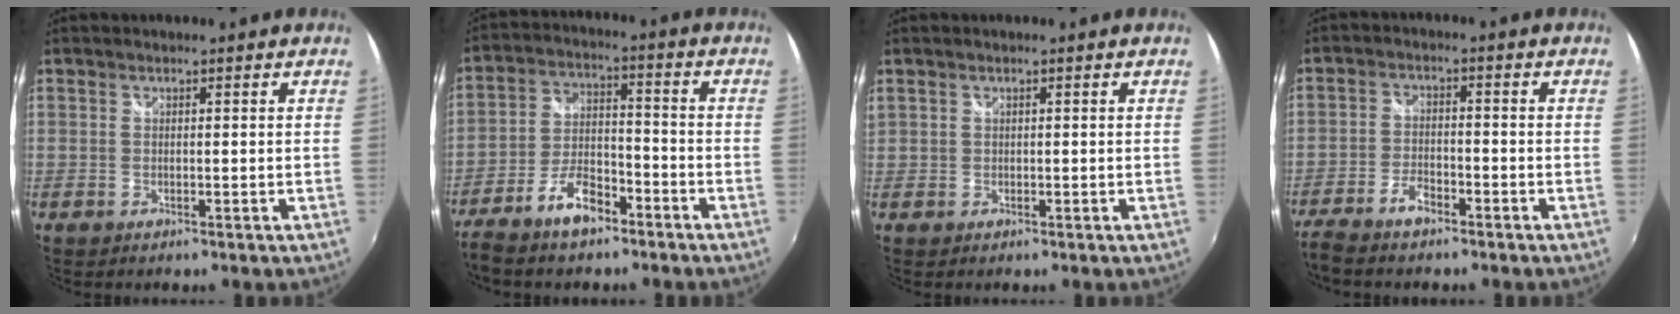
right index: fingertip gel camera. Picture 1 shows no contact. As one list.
[{"total": 9.7, "force": [-7.1, 3.5, 5.6], "torque": [-0.122, 0.008, -0.127]}, {"total": 1.1, "force": [-0.1, 1.1, 0.2], "torque": [-0.002, -0.002, -0.001]}, {"total": 6.6, "force": [-5.3, 1.8, 3.5], "torque": [-0.091, -0.005, -0.101]}]